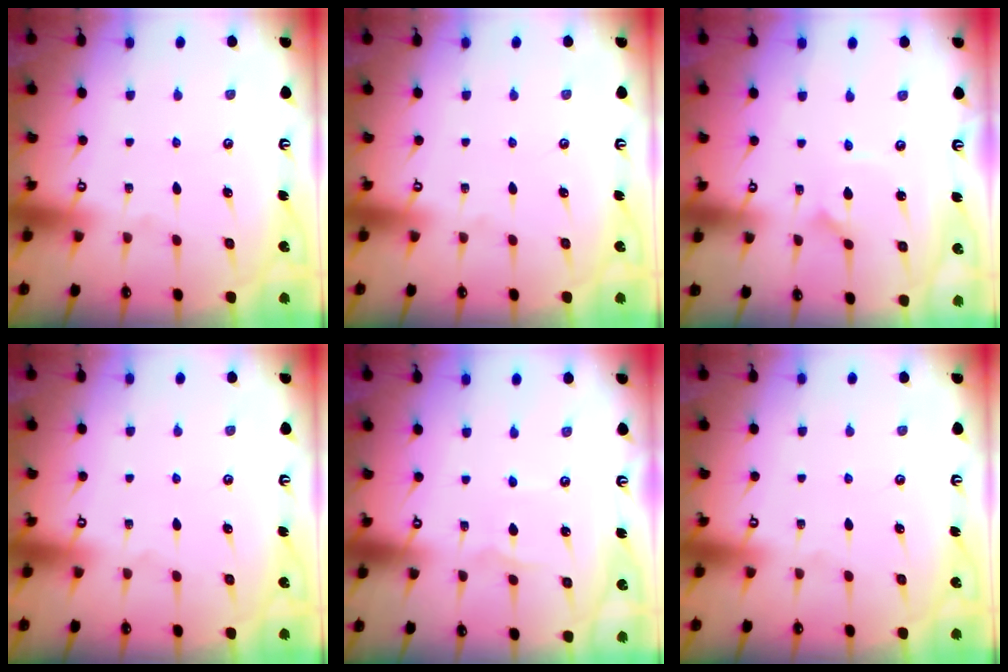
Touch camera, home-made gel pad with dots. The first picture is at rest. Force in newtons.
{"total": 0.0}
{"total": 2.1, "press": 2.1, "slide": 0.2}
{"total": 0.0}
{"total": 1.1, "press": 1.1, "slide": 0.1}
{"total": 0.0}